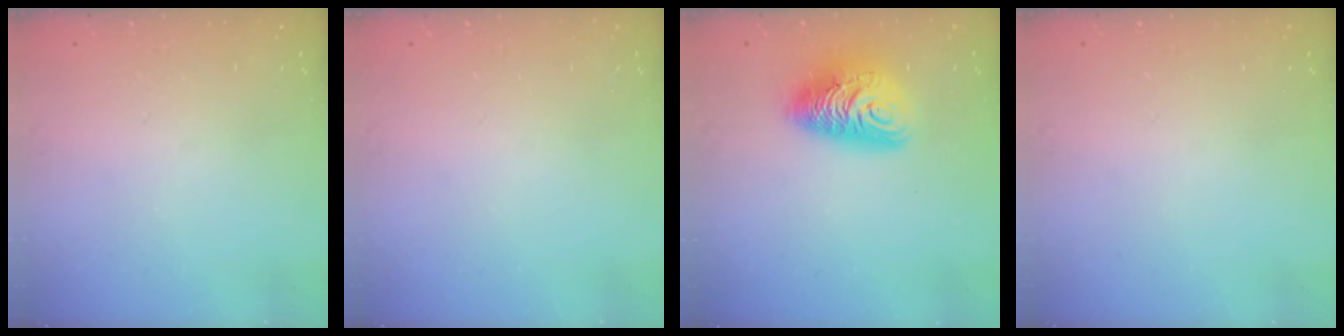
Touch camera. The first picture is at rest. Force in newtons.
{"total": 0.0}
{"total": 11.8, "press": 11.7, "slide": 1.2}
{"total": 0.0}